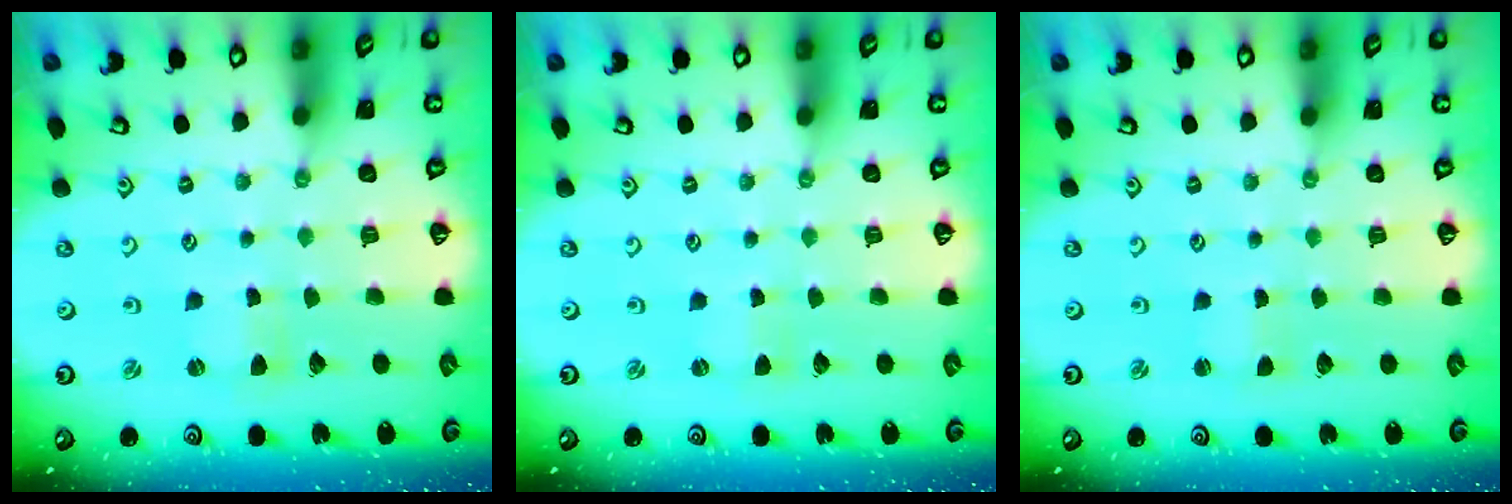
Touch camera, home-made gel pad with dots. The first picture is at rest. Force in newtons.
{"total": 1.1, "press": 1.1, "slide": 0.2}
{"total": 1.1, "press": 1.1, "slide": 0.0}